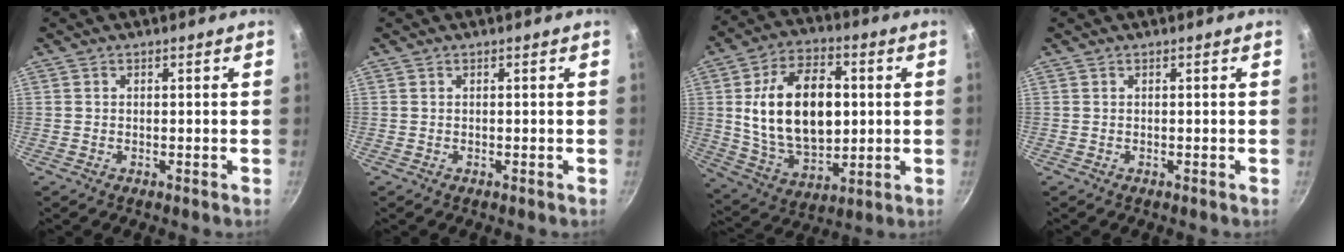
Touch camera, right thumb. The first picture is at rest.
{"total": 0.0}
{"total": 20.6, "force": [2.1, 12.9, 15.9], "torque": [-0.249, 0.001, 0.045]}
{"total": 0.0}